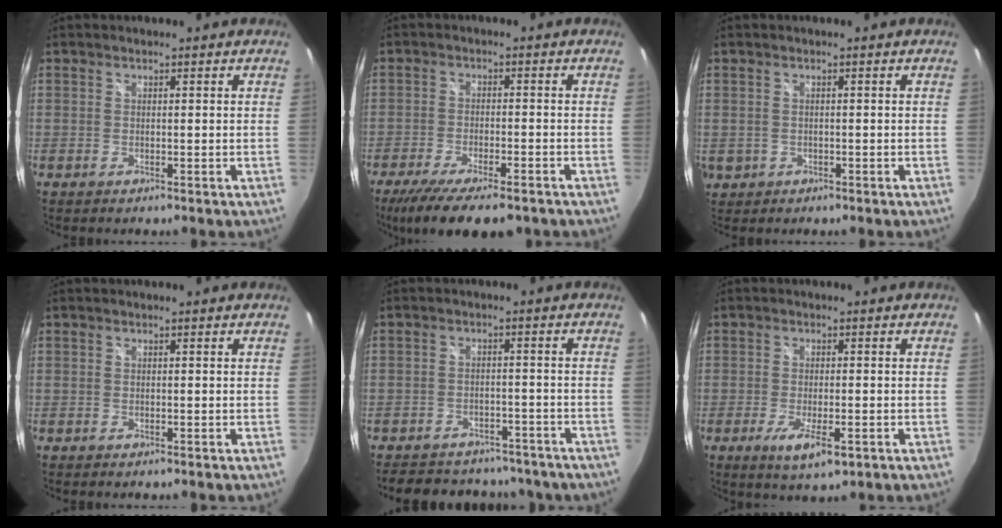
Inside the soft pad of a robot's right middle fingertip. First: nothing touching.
{"total": 13.8, "force": [-10.6, 3.6, 8.1], "torque": [-0.168, -0.044, -0.168]}
{"total": 3.6, "force": [-0.5, 3.2, 1.5], "torque": [-0.035, -0.003, -0.001]}
{"total": 0.0}
{"total": 18.1, "force": [-14.8, 7.9, 6.7], "torque": [-0.142, 0.017, -0.181]}
{"total": 6.0, "force": [-2.7, 1.8, 5.0], "torque": [-0.102, -0.018, -0.045]}